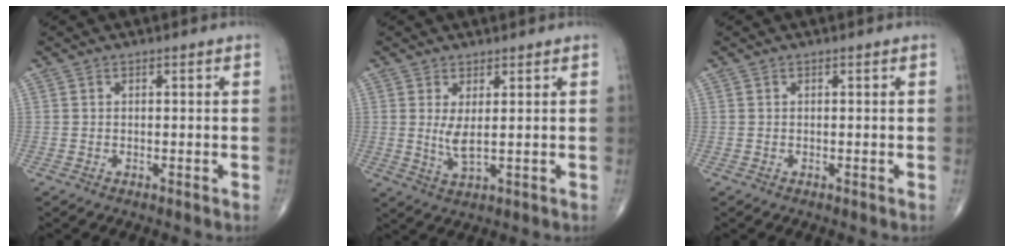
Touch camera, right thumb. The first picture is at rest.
{"total": 3.8, "force": [0.7, 0.9, 3.6], "torque": [-0.076, -0.017, 0.020]}
{"total": 0.0}